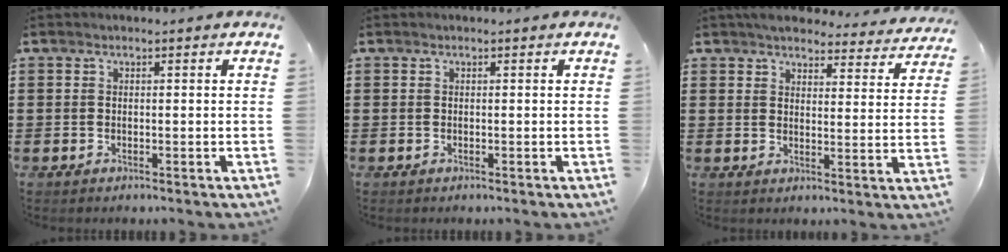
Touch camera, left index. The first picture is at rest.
{"total": 0.0}
{"total": 4.2, "force": [4.0, 0.8, 0.7], "torque": [-0.032, -0.018, 0.072]}